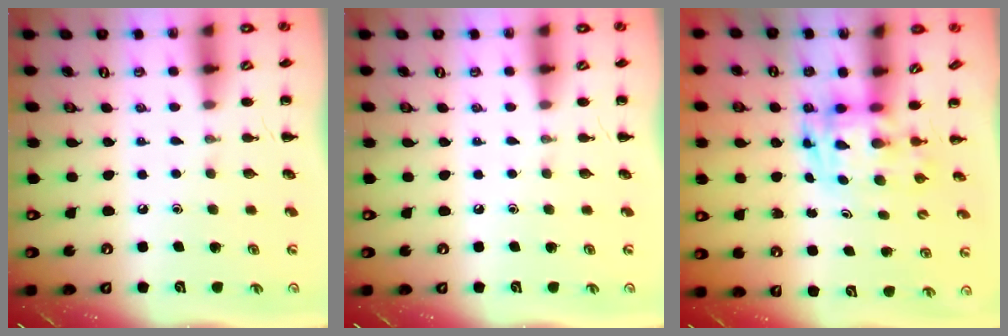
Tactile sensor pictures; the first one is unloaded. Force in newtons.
{"total": 0.0}
{"total": 3.4, "press": 3.4, "slide": 0.6}